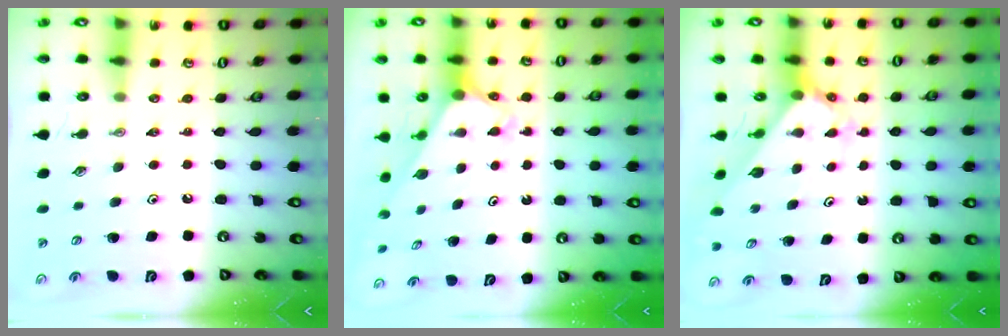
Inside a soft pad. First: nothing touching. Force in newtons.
{"total": 2.3, "press": 2.3, "slide": 0.2}
{"total": 2.3, "press": 2.3, "slide": 0.2}